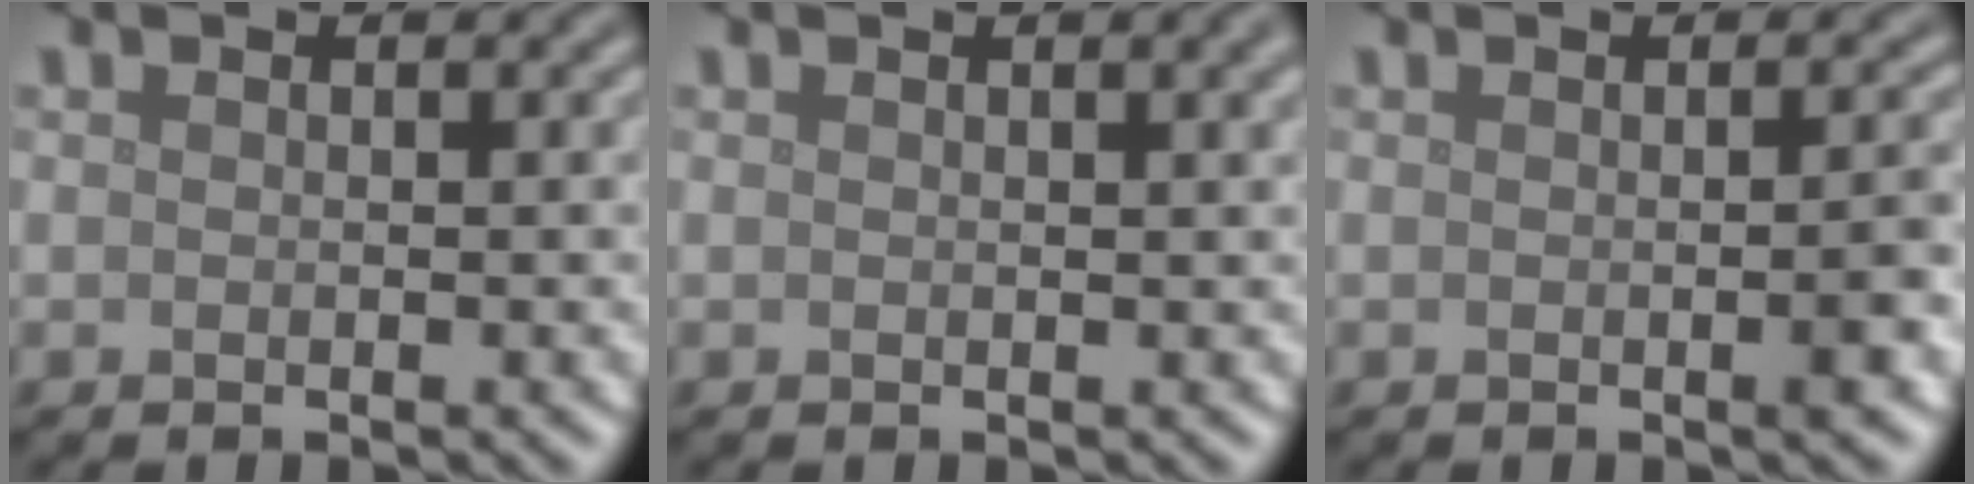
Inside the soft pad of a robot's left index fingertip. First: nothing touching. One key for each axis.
{"total": 2.1, "fx": 1.0, "fy": 0.7, "fz": 1.8, "tx": -0.012, "ty": 0.004, "tz": 0.009}
{"total": 2.4, "fx": -0.3, "fy": 0.6, "fz": 2.3, "tx": -0.024, "ty": 0.001, "tz": -0.006}